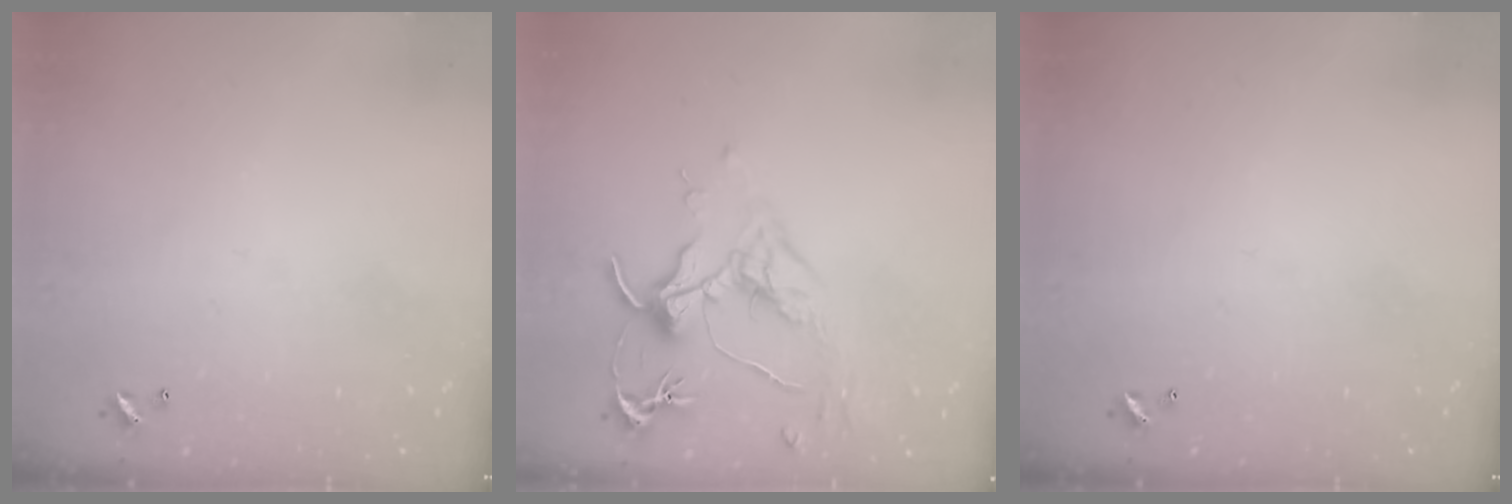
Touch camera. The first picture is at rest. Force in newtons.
{"total": 1.8, "press": 1.6, "slide": 0.9}
{"total": 0.0}